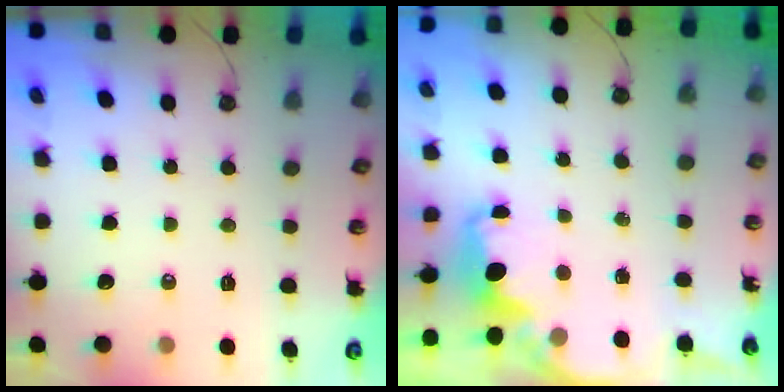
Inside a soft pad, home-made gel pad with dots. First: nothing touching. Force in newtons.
{"total": 2.1, "press": 2.0, "slide": 0.8}